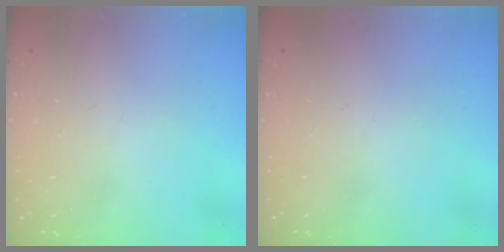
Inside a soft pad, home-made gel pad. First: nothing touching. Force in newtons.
{"total": 0.0}